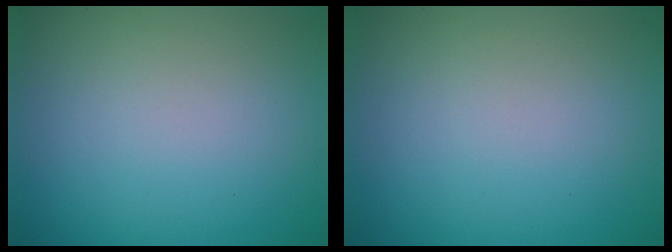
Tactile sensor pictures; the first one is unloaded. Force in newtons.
{"total": 0.0}